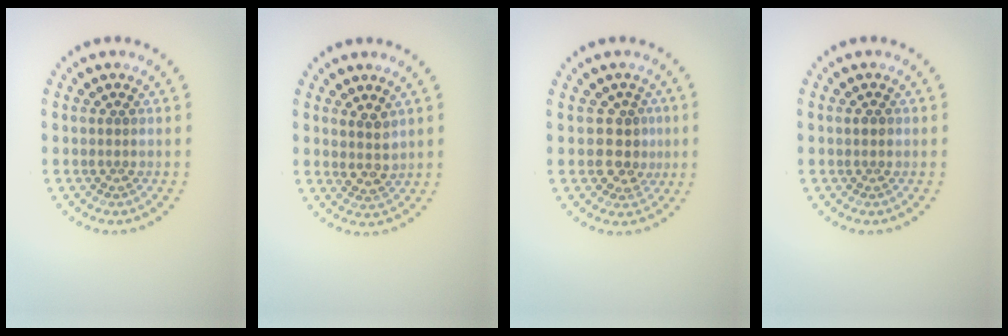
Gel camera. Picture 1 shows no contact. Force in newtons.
{"total": 2.0, "press": 1.8, "slide": 1.0}
{"total": 2.9, "press": 2.7, "slide": 1.2}
{"total": 0.9, "press": 0.9, "slide": 0.0}